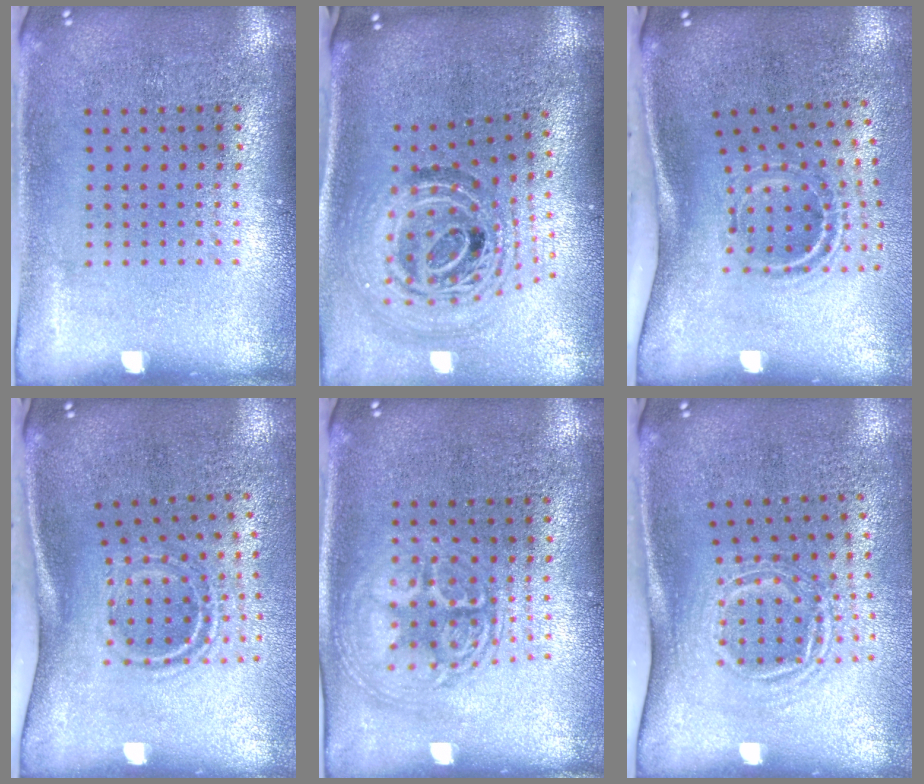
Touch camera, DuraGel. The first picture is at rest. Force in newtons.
{"total": 1.9, "press": 1.5, "slide": 1.0}
{"total": 2.2, "press": 1.2, "slide": 1.8}
{"total": 1.8, "press": 1.1, "slide": 1.4}
{"total": 2.9, "press": 2.8, "slide": 0.4}
{"total": 1.7, "press": 1.2, "slide": 1.2}